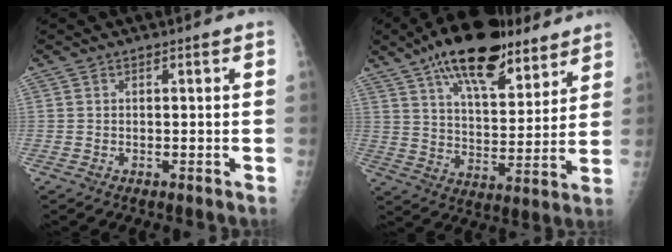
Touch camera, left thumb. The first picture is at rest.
{"total": 20.0, "force": [13.4, 8.4, 12.2], "torque": [-0.161, -0.049, 0.218]}